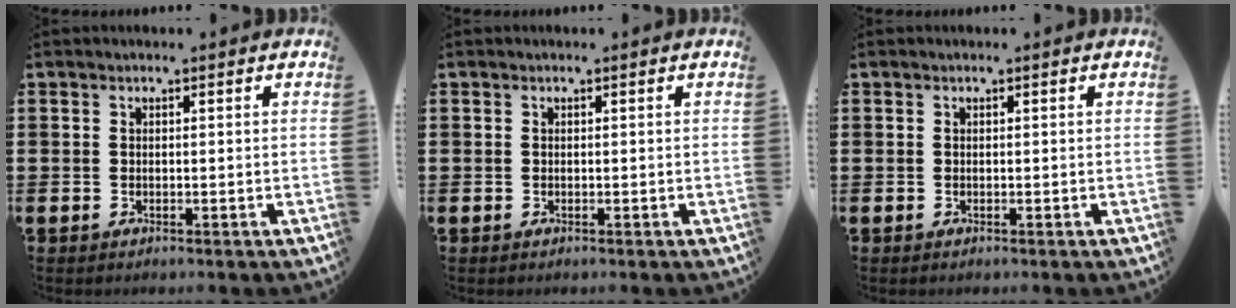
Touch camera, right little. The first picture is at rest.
{"total": 0.0}
{"total": 0.0}